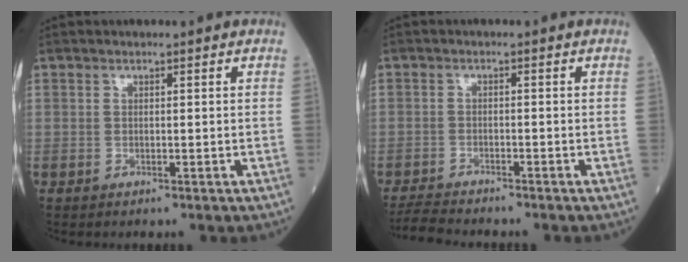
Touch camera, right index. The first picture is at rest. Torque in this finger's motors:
{"motor_torque": [-0.26, -0.28, -0.67, -0.21]}